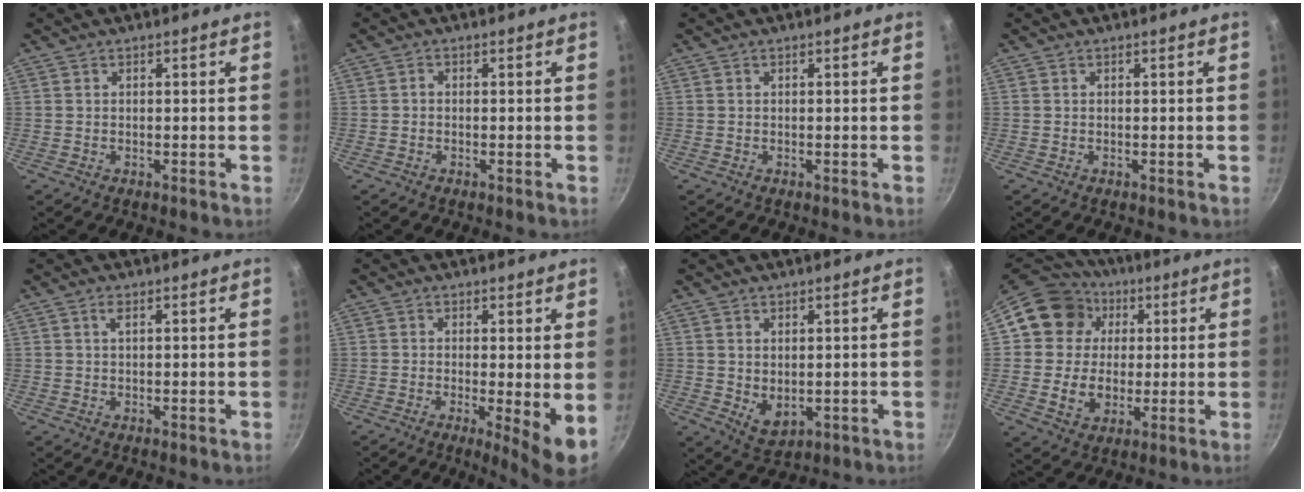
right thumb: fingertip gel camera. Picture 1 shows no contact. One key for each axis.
{"total": 0.7, "fx": -0.2, "fy": 0.5, "fz": 0.4, "tx": -0.005, "ty": 0.005, "tz": -0.005}
{"total": 0.0}
{"total": 0.0}
{"total": 1.2, "fx": 0.6, "fy": 0.2, "fz": 1.1, "tx": -0.020, "ty": -0.003, "tz": 0.009}
{"total": 6.3, "fx": -0.1, "fy": 1.1, "fz": 6.2, "tx": -0.090, "ty": -0.022, "tz": -0.001}
{"total": 4.6, "fx": 0.8, "fy": 3.0, "fz": 3.4, "tx": -0.048, "ty": -0.019, "tz": 0.024}
{"total": 15.9, "fx": 2.3, "fy": 14.5, "fz": 6.1, "tx": -0.079, "ty": 0.022, "tz": 0.038}